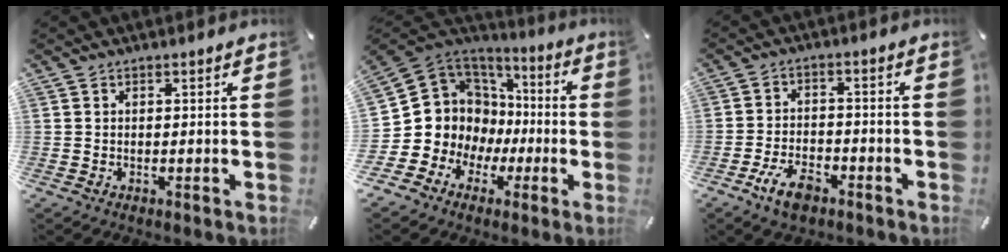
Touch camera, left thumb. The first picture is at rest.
{"total": 10.6, "force": [-0.4, 10.6, -0.1], "torque": [-0.021, -0.043, 0.020]}
{"total": 7.6, "force": [-4.5, 3.9, 4.7], "torque": [-0.101, 0.017, -0.084]}